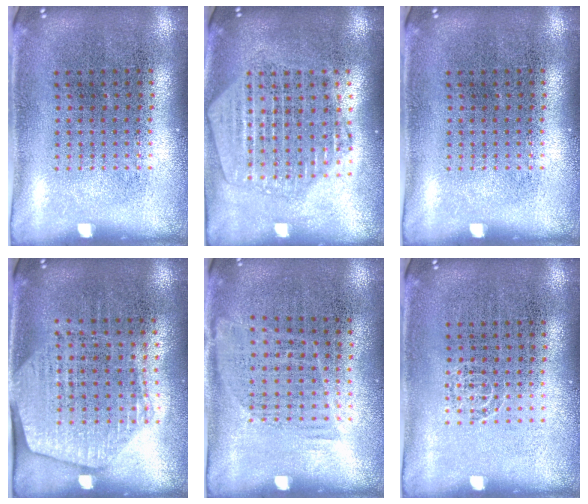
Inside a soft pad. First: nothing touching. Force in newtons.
{"total": 2.0, "press": 1.9, "slide": 0.8}
{"total": 0.0}
{"total": 1.6, "press": 1.4, "slide": 0.8}
{"total": 1.1, "press": 0.8, "slide": 0.6}
{"total": 0.7, "press": 0.7, "slide": 0.2}